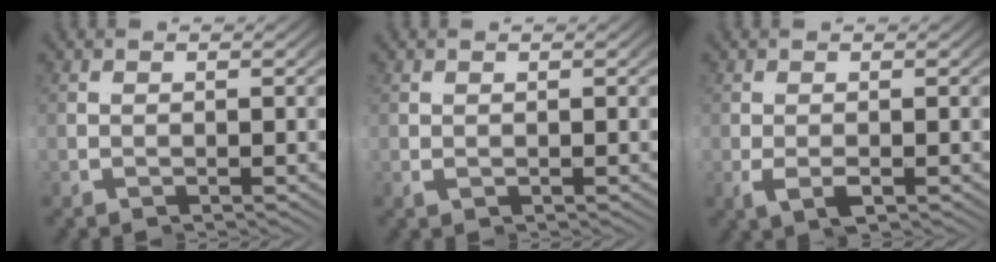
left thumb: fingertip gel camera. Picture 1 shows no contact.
{"total": 0.6, "force": [0.4, -0.4, 0.1], "torque": [-0.001, 0.005, 0.006]}
{"total": 1.0, "force": [0.4, -0.4, 0.9], "torque": [-0.017, 0.011, 0.001]}